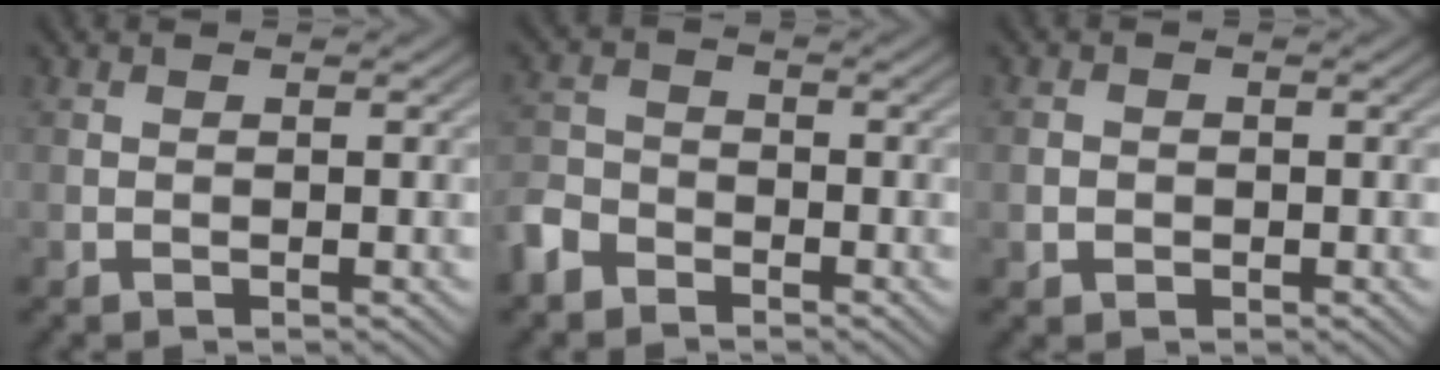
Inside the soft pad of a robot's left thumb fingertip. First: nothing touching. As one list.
[{"total": 4.5, "force": [-3.2, 2.6, 1.7], "torque": [-0.045, -0.001, -0.081]}, {"total": 1.4, "force": [-0.4, 1.3, 0.4], "torque": [-0.004, -0.004, -0.009]}]